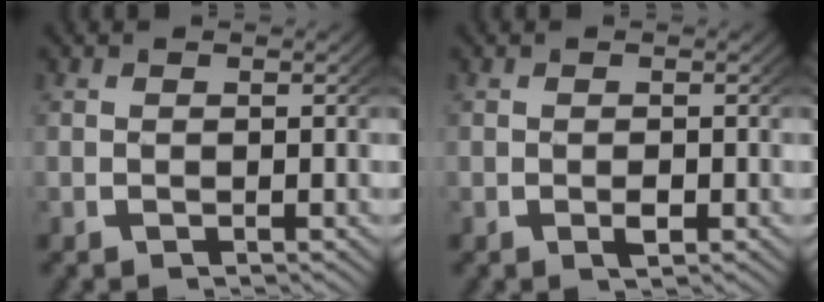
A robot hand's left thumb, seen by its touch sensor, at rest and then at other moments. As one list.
[{"total": 1.1, "force": [-0.2, 0.6, 0.9], "torque": [-0.013, -0.001, -0.004]}]